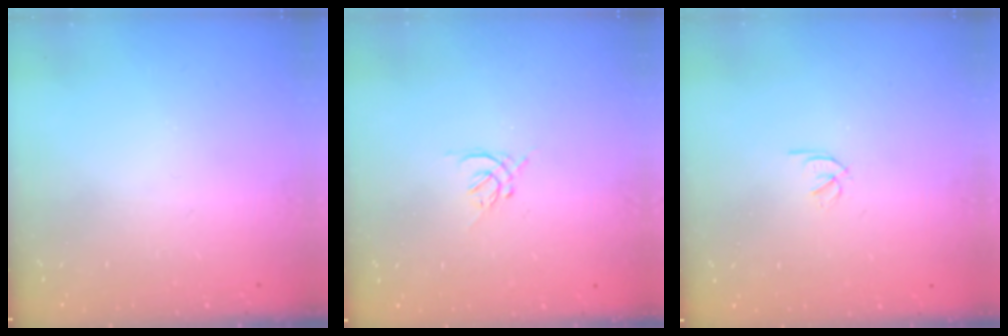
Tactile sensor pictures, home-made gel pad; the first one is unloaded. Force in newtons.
{"total": 1.3, "press": 1.2, "slide": 0.5}
{"total": 1.8, "press": 1.7, "slide": 0.5}